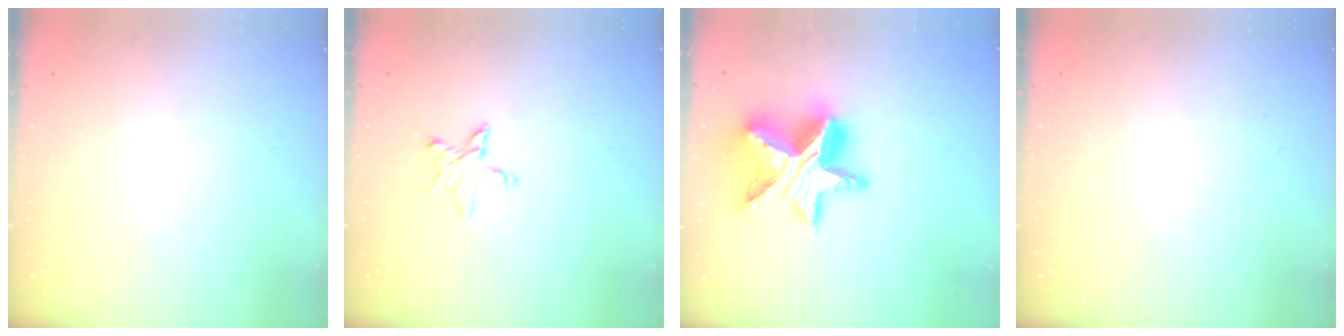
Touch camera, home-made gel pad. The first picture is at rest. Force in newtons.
{"total": 5.2, "press": 5.2, "slide": 0.4}
{"total": 18.7, "press": 18.7, "slide": 1.2}
{"total": 0.0}